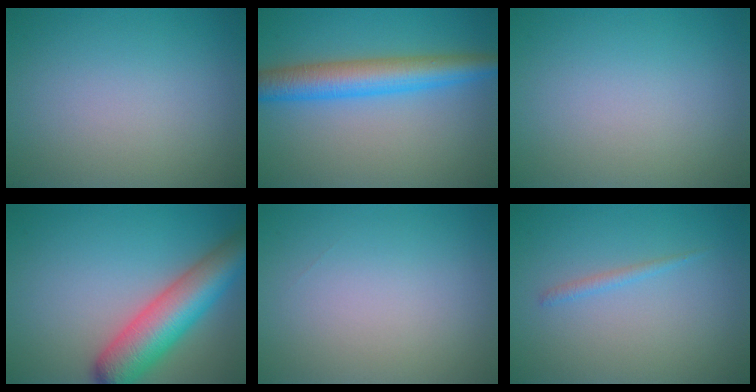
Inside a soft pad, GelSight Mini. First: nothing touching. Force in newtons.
{"total": 5.9, "press": 5.9, "slide": 0.2}
{"total": 0.0}
{"total": 8.2, "press": 8.2, "slide": 0.3}
{"total": 0.0}
{"total": 0.9, "press": 0.9, "slide": 0.1}